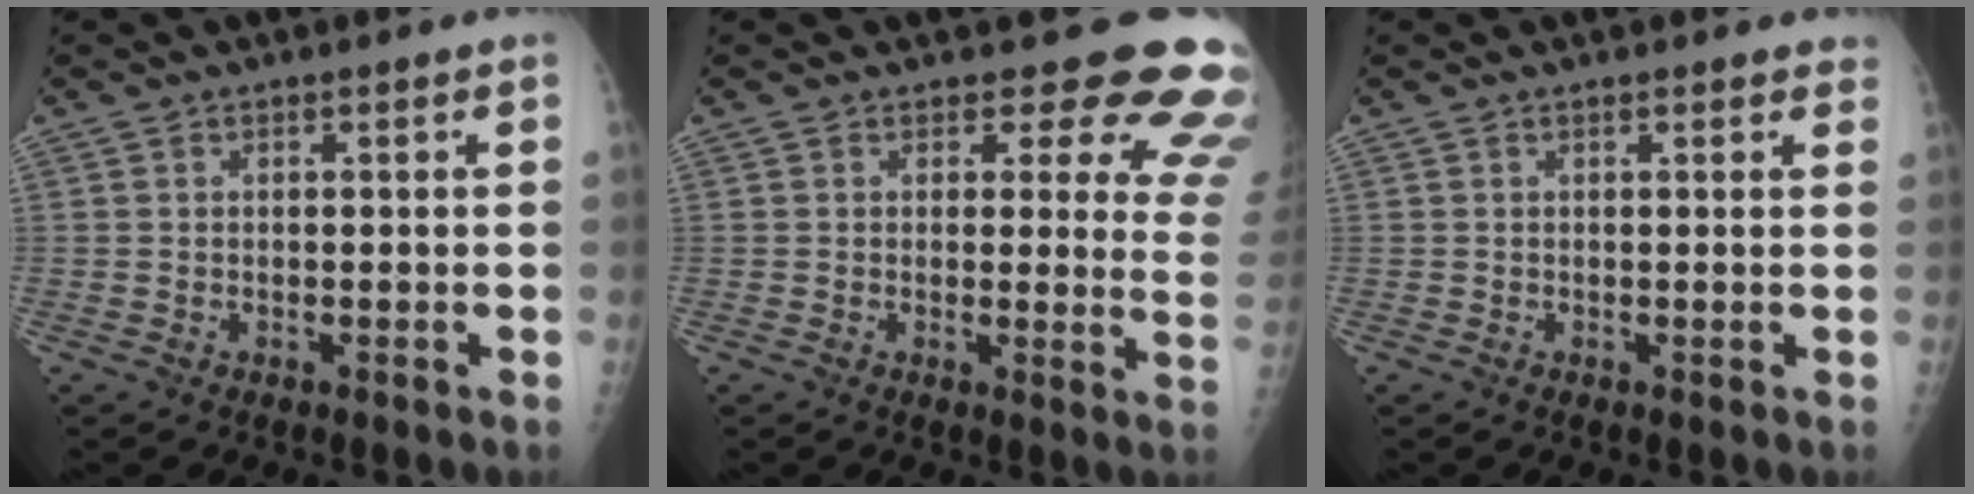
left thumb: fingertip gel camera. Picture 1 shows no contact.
{"total": 12.8, "force": [11.2, 5.1, 3.4], "torque": [0.022, -0.085, 0.089]}
{"total": 1.7, "force": [1.2, 0.7, 0.9], "torque": [0.004, -0.001, 0.009]}